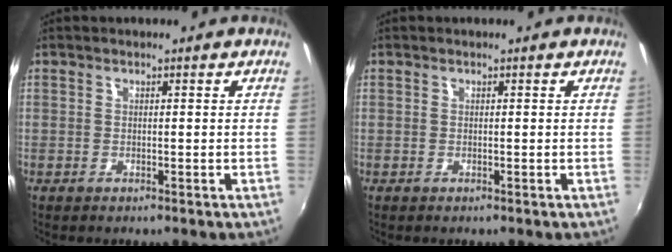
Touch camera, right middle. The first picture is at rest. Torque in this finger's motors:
{"motor_torque": [0.00, 0.00, 0.00, 0.00]}